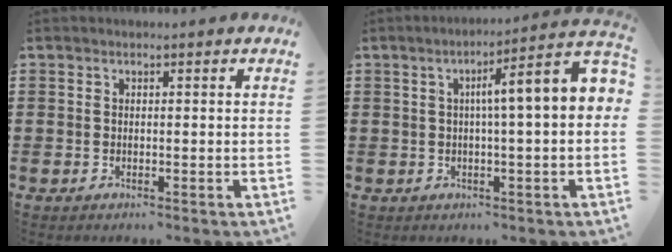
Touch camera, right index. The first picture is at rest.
{"total": 6.3, "force": [0.7, 0.1, 6.2], "torque": [-0.103, -0.017, 0.000]}